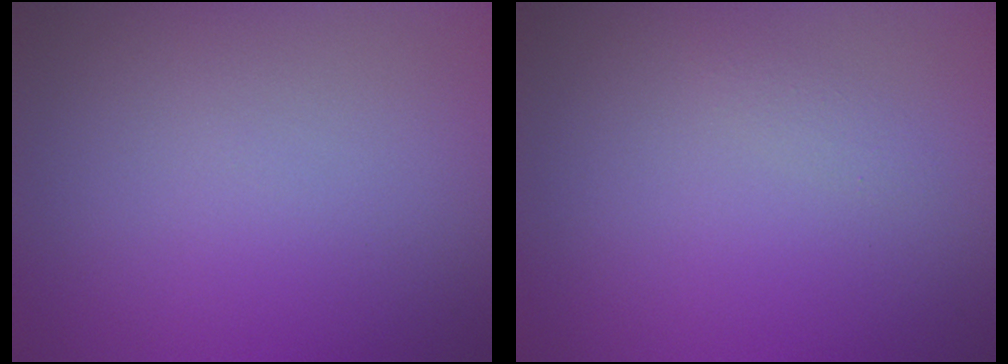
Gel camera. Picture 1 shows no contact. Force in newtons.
{"total": 0.7, "press": 0.7, "slide": 0.1}